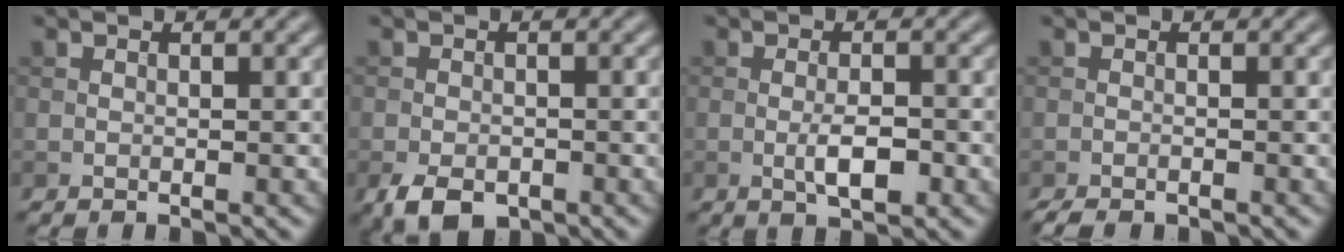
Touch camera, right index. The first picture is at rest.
{"total": 3.7, "force": [-2.1, 2.1, 2.2], "torque": [-0.040, -0.009, -0.039]}
{"total": 3.0, "force": [-0.9, 1.0, 2.7], "torque": [-0.050, -0.002, -0.015]}
{"total": 1.7, "force": [-1.5, 0.4, 0.8], "torque": [-0.014, -0.003, -0.025]}